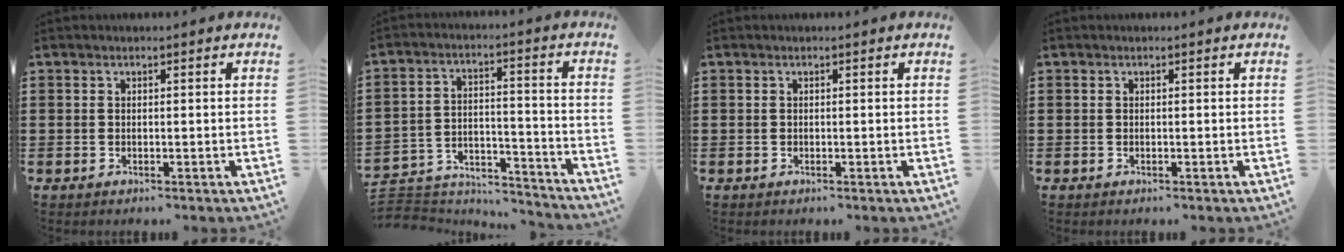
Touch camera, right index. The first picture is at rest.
{"total": 5.5, "force": [-5.4, 0.9, 0.6], "torque": [-0.025, 0.004, -0.112]}
{"total": 0.0}
{"total": 0.0}